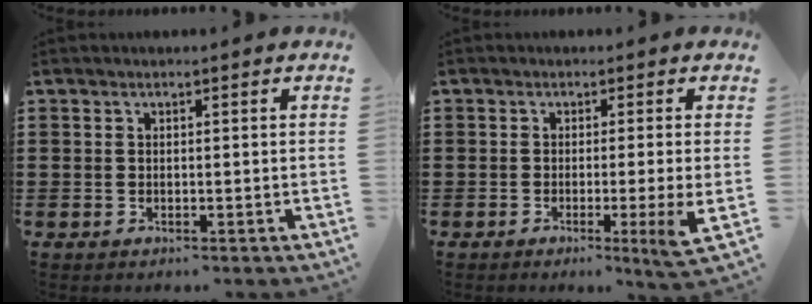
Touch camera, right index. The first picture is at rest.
{"total": 4.4, "force": [-1.2, -0.8, 4.2], "torque": [-0.063, -0.024, -0.019]}